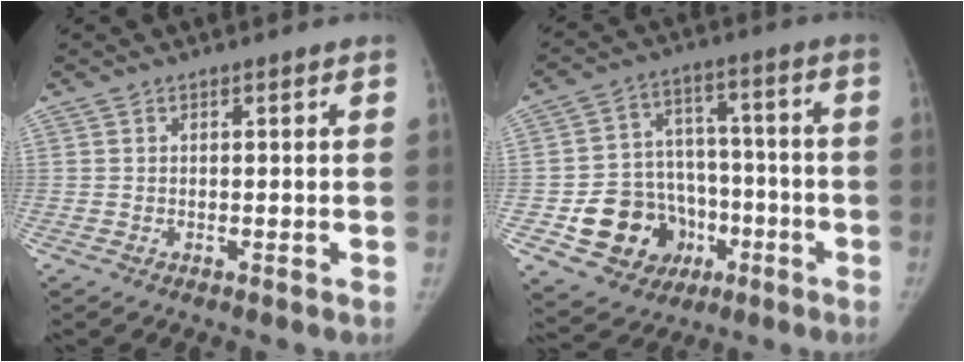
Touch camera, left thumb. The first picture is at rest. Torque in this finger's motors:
{"motor_torque": [-0.49, 0.56, 0.18, 0.26, 0.02]}